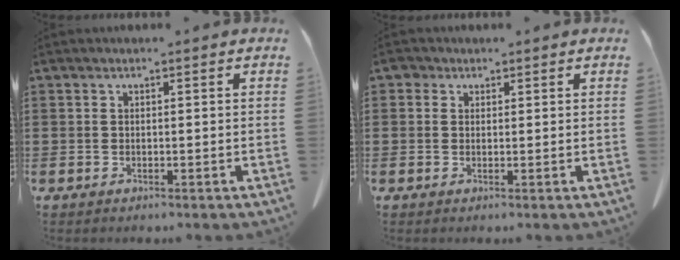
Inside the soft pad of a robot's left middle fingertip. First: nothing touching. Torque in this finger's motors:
{"motor_torque": [-0.06, 0.03, 0.00, 0.00]}